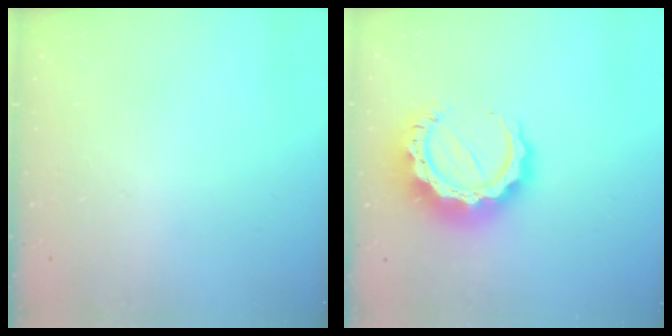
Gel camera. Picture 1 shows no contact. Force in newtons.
{"total": 15.2, "press": 15.1, "slide": 1.3}